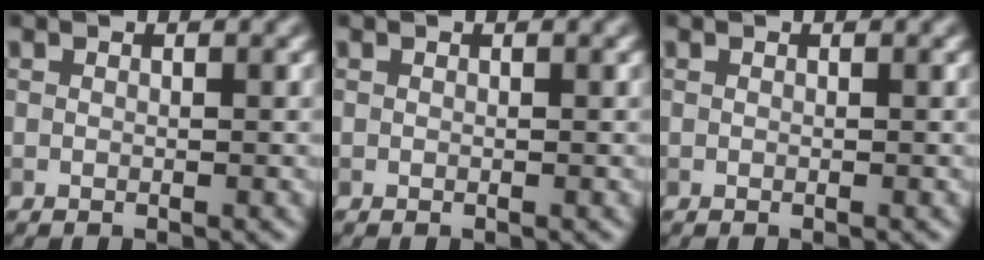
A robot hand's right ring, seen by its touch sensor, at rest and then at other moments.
{"total": 0.0}
{"total": 0.0}